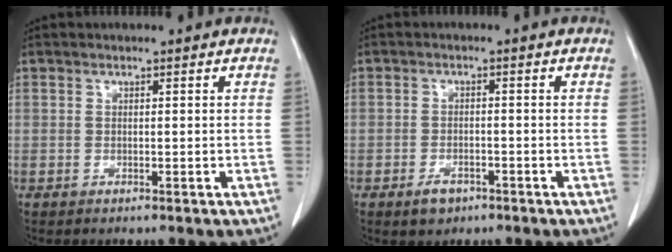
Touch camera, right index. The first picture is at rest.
{"total": 3.1, "force": [-1.9, 1.8, 1.6], "torque": [-0.027, 0.002, -0.023]}